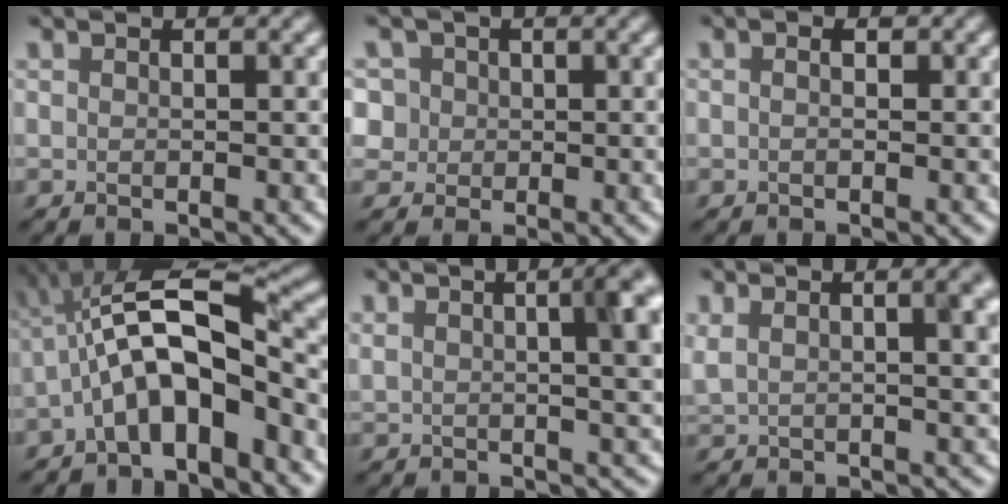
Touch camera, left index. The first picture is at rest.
{"total": 5.4, "force": [1.9, 4.8, 1.8], "torque": [-0.035, 0.018, 0.013]}
{"total": 1.4, "force": [0.2, 0.9, 0.9], "torque": [0.001, -0.003, -0.014]}
{"total": 8.7, "force": [-3.0, 3.2, 7.5], "torque": [-0.126, 0.021, -0.063]}
{"total": 8.7, "force": [2.7, 3.7, 7.3], "torque": [-0.053, 0.039, 0.014]}
{"total": 8.8, "force": [3.6, 4.3, 6.8], "torque": [-0.083, 0.044, 0.038]}